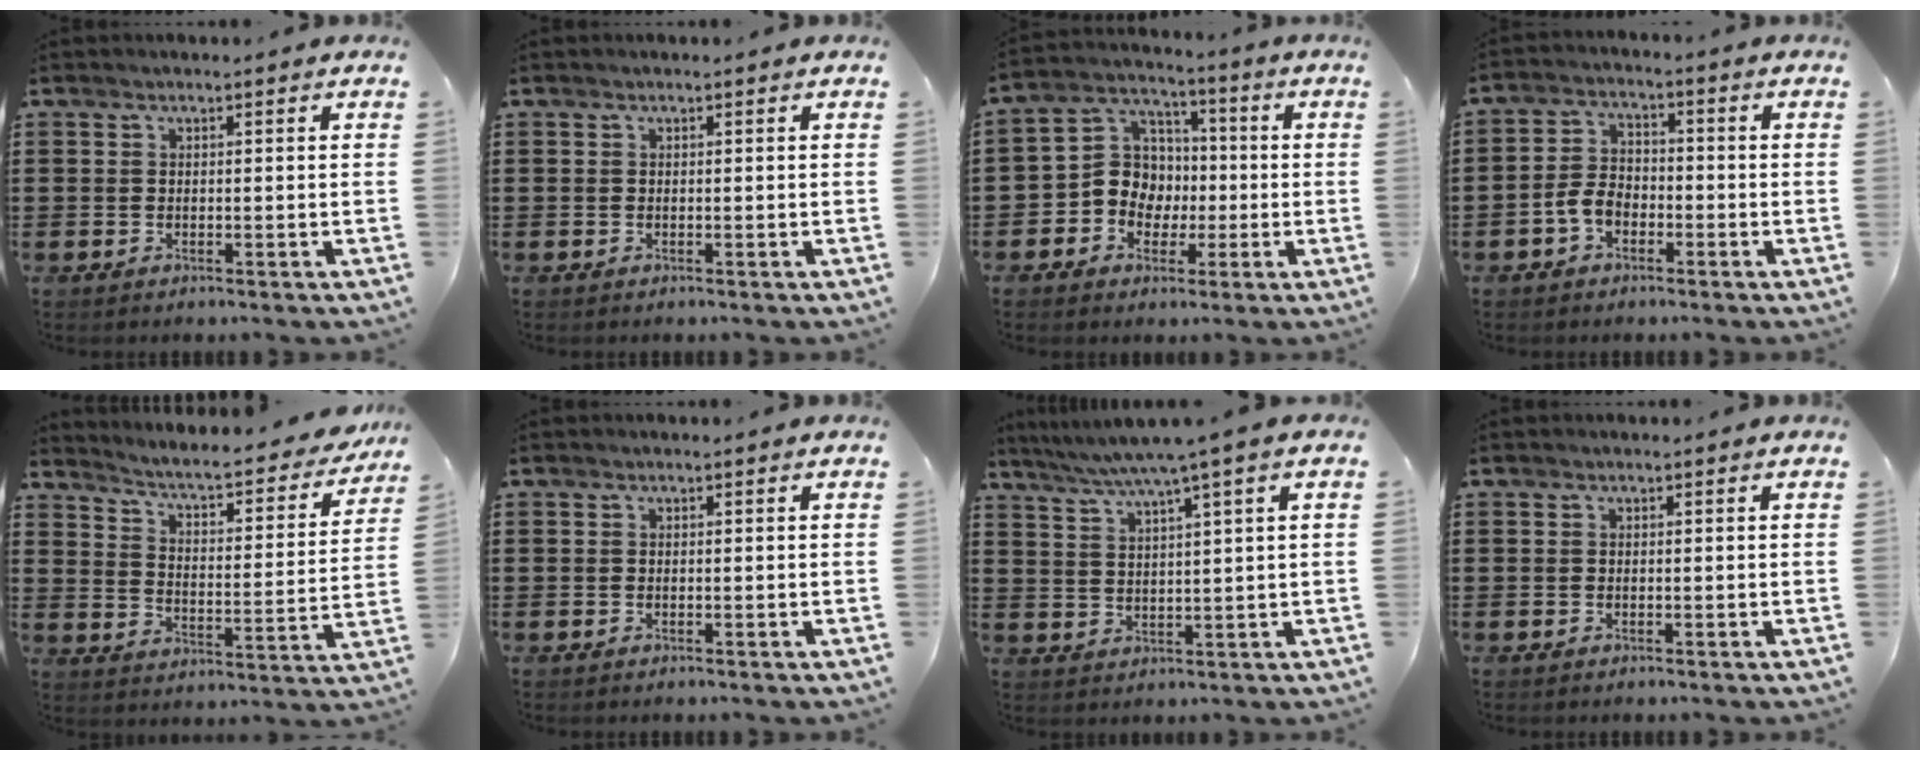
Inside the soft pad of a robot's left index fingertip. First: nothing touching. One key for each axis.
{"total": 0.0}
{"total": 7.9, "fx": -1.2, "fy": 7.3, "fz": 2.8, "tx": -0.094, "ty": 0.009, "tz": -0.026}
{"total": 4.4, "fx": -2.2, "fy": 2.7, "fz": 2.7, "tx": -0.070, "ty": 0.004, "tz": -0.047}
{"total": 4.4, "fx": 3.8, "fy": 0.0, "fz": 2.2, "tx": -0.064, "ty": -0.037, "tz": 0.051}
{"total": 0.0}
{"total": 5.4, "fx": 3.8, "fy": -0.6, "fz": 3.8, "tx": -0.084, "ty": -0.016, "tz": 0.059}
{"total": 0.0}